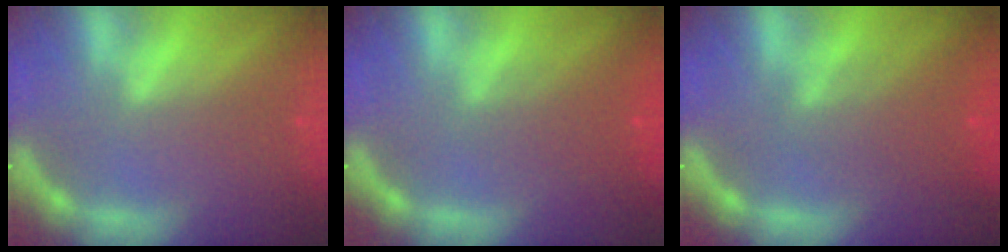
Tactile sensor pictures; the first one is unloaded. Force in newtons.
{"total": 3.0}
{"total": 4.0}